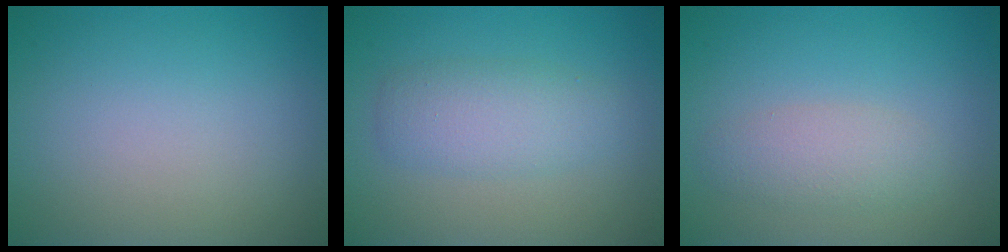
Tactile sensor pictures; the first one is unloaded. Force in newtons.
{"total": 2.3, "press": 2.3, "slide": 0.2}
{"total": 2.5, "press": 2.5, "slide": 0.2}